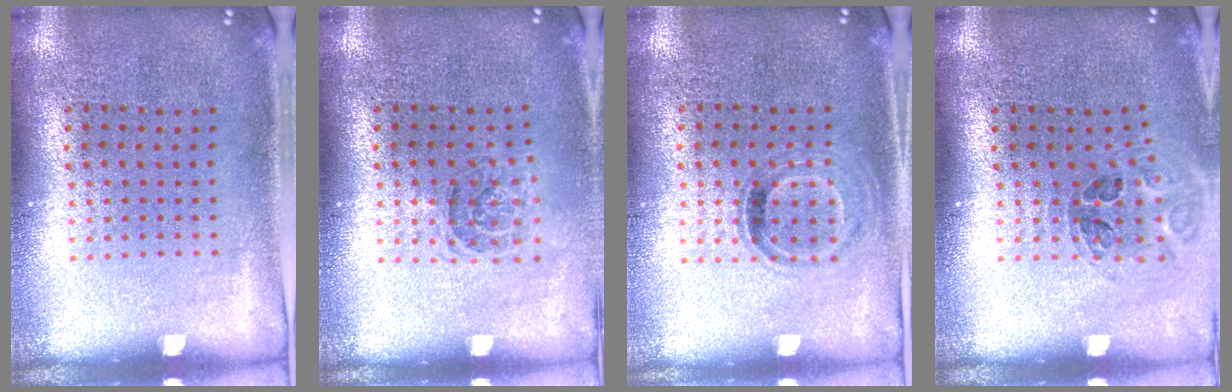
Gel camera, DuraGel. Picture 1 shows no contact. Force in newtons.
{"total": 1.1, "press": 1.1, "slide": 0.4}
{"total": 1.0, "press": 0.8, "slide": 0.6}
{"total": 1.0, "press": 1.0, "slide": 0.3}